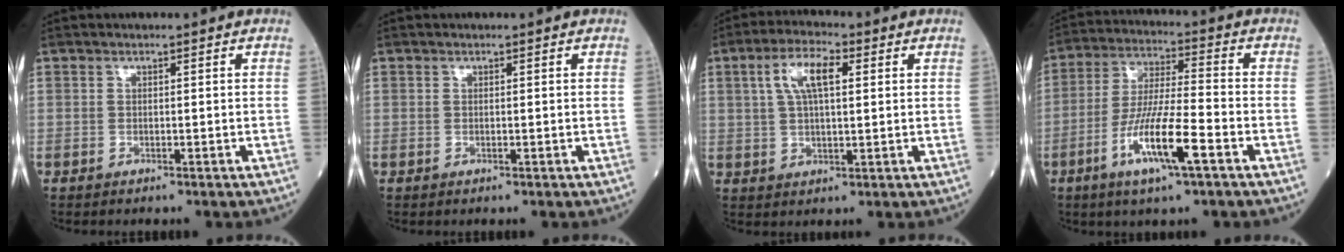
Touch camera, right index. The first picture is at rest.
{"total": 0.0}
{"total": 7.2, "force": [2.3, 2.3, 6.4], "torque": [-0.130, 0.016, 0.043]}
{"total": 11.5, "force": [-5.0, 0.9, 10.3], "torque": [-0.199, -0.012, -0.094]}